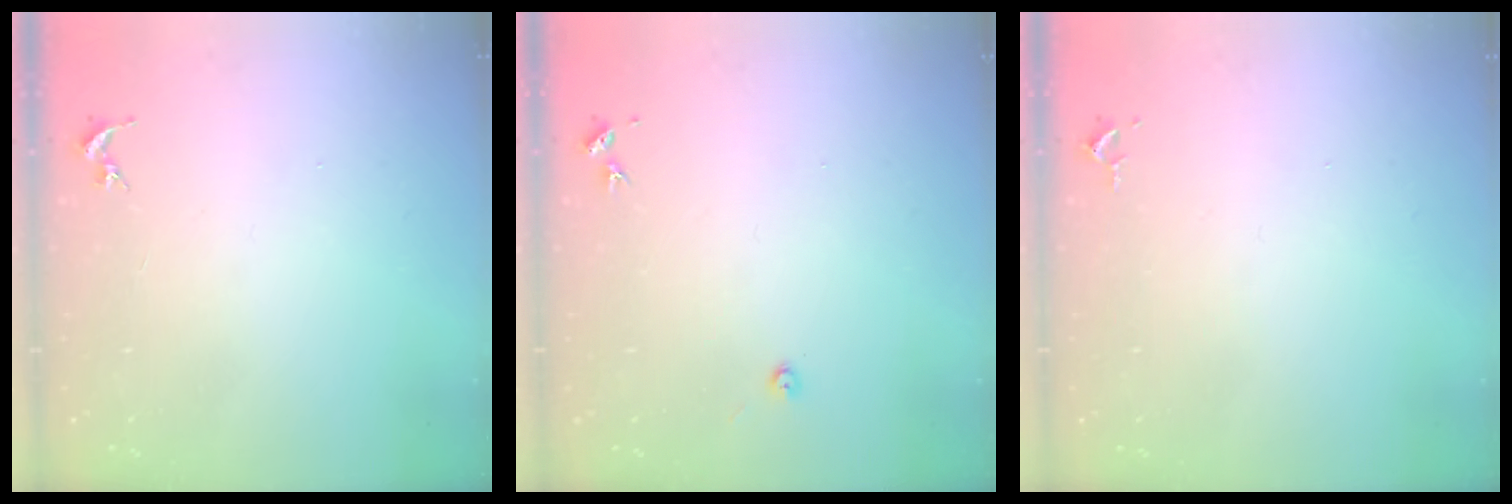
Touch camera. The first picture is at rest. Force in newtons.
{"total": 4.1, "press": 4.1, "slide": 0.4}
{"total": 2.6, "press": 2.6, "slide": 0.4}